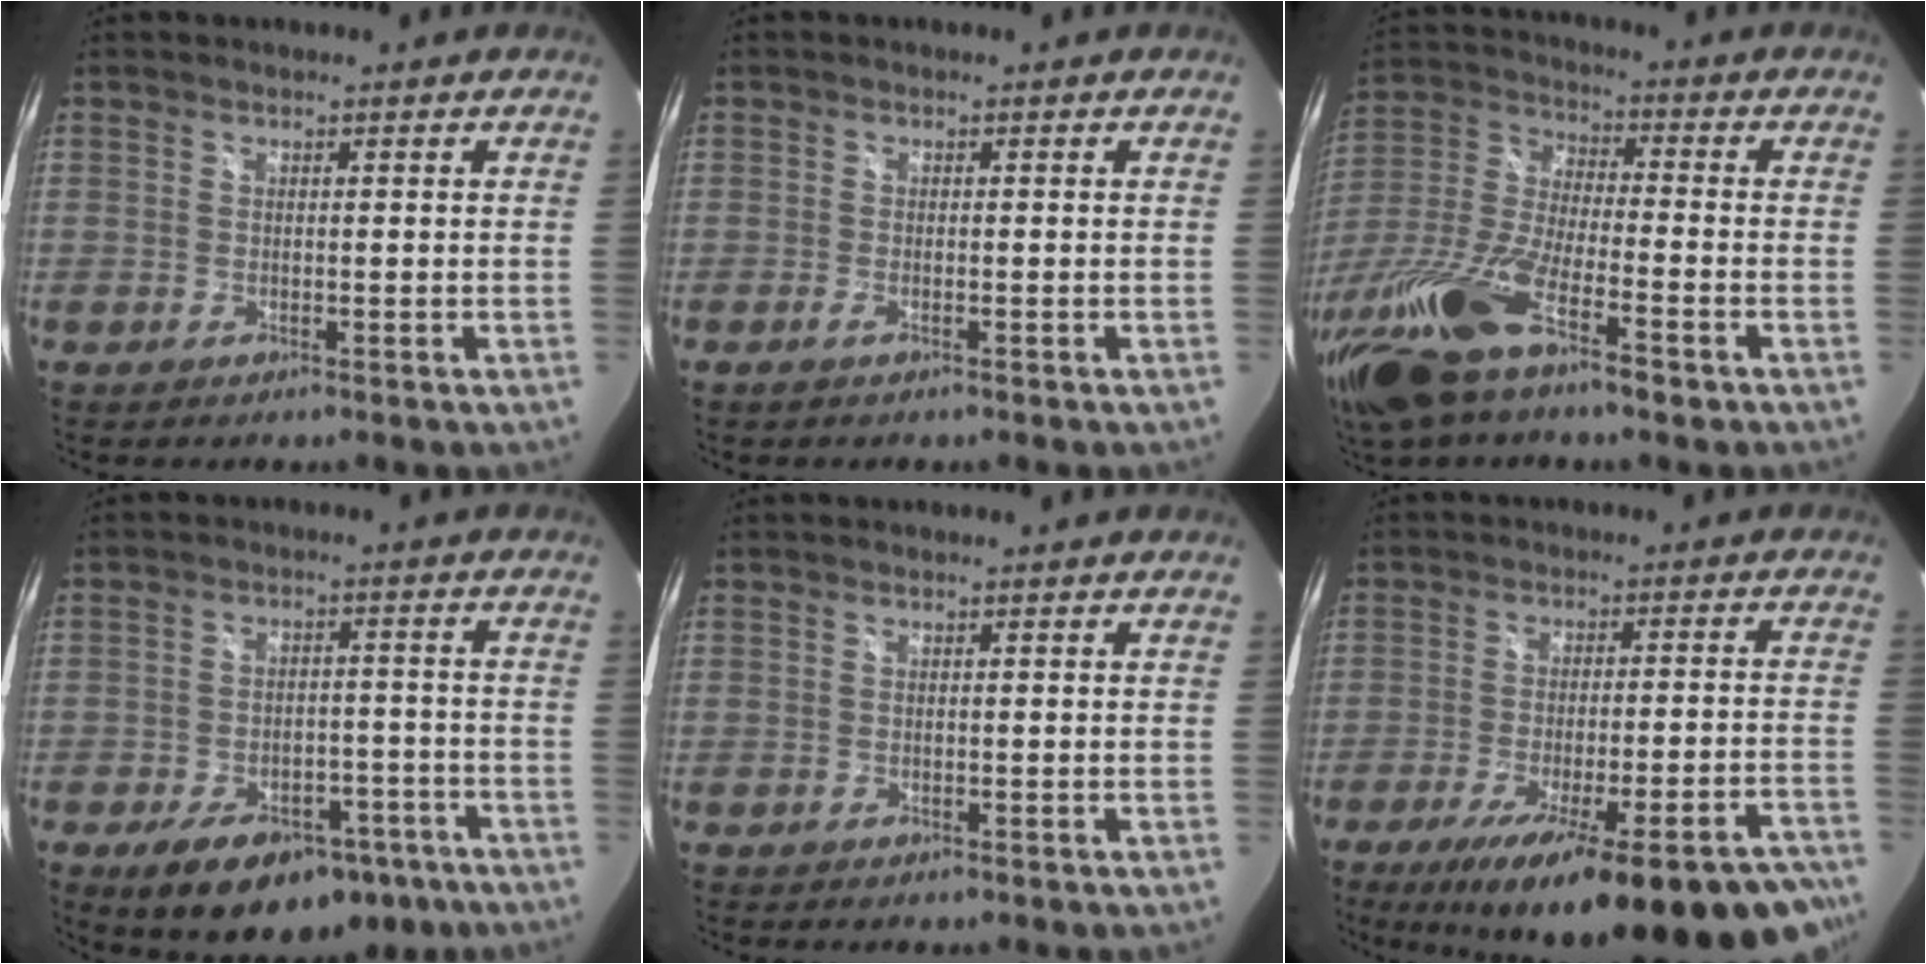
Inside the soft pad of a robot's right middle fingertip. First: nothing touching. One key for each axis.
{"total": 1.0, "fx": -0.7, "fy": 0.2, "fz": 0.7, "tx": -0.016, "ty": -0.002, "tz": -0.015}
{"total": 20.0, "fx": -11.9, "fy": 5.4, "fz": 15.1, "tx": -0.329, "ty": -0.042, "tz": -0.235}
{"total": 16.6, "fx": -10.7, "fy": 8.8, "fz": 9.1, "tx": -0.167, "ty": 0.004, "tz": -0.134}
{"total": 0.0}
{"total": 26.6, "fx": -20.1, "fy": 4.6, "fz": 16.8, "tx": -0.248, "ty": -0.051, "tz": -0.272}